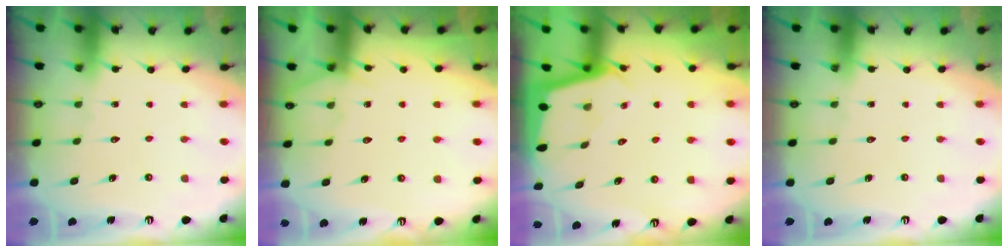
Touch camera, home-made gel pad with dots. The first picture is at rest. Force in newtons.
{"total": 4.5, "press": 4.4, "slide": 0.6}
{"total": 1.6, "press": 1.6, "slide": 0.1}
{"total": 0.0}